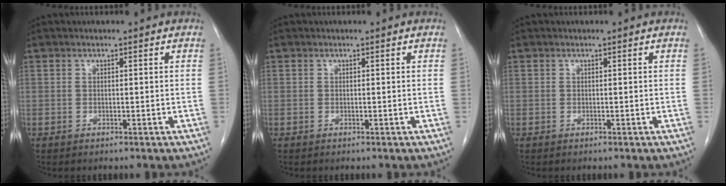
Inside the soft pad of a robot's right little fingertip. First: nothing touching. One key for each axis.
{"total": 0.0}
{"total": 0.0}